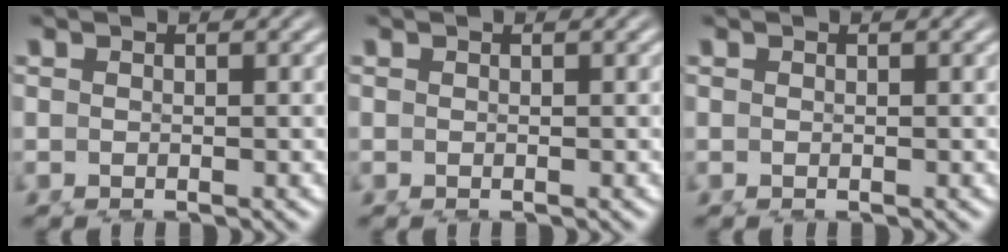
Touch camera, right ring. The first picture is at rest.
{"total": 0.0}
{"total": 0.0}